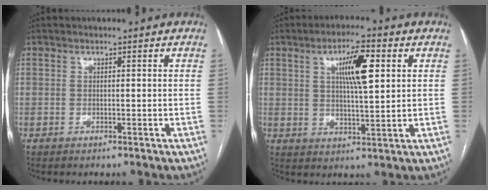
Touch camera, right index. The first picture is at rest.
{"total": 8.2, "force": [2.7, 1.6, 7.6], "torque": [-0.131, 0.008, 0.046]}